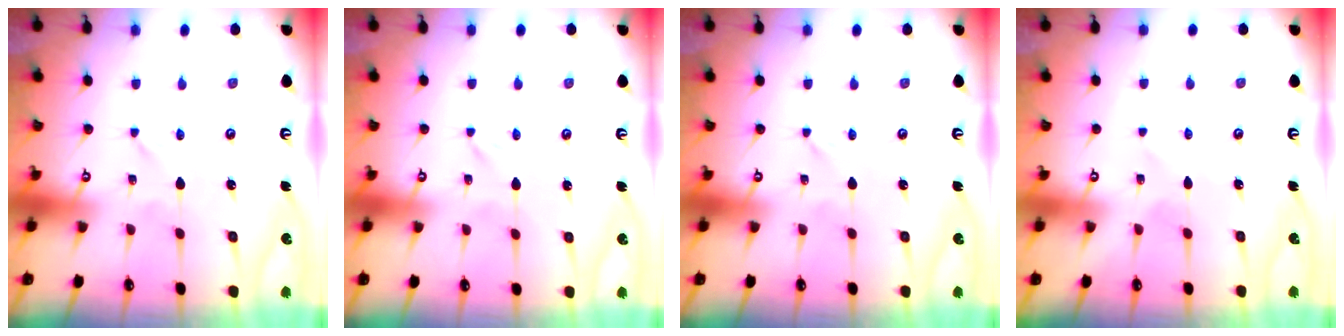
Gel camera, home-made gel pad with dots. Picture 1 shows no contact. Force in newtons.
{"total": 0.0}
{"total": 0.0}
{"total": 1.6, "press": 1.6, "slide": 0.1}